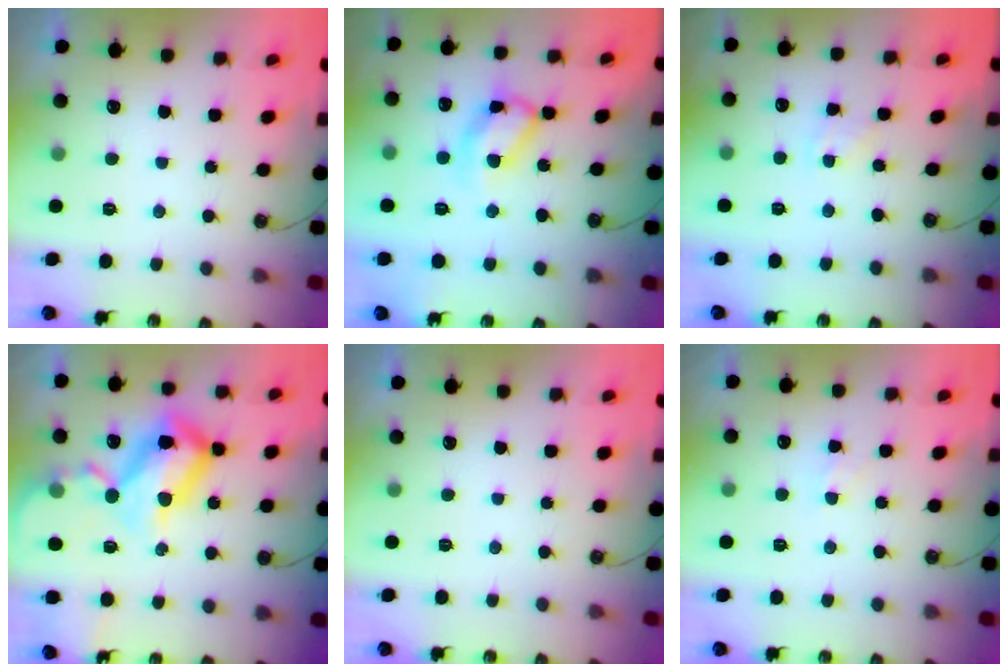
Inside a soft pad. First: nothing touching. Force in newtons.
{"total": 12.7, "press": 12.6, "slide": 0.9}
{"total": 2.5, "press": 2.5, "slide": 0.5}
{"total": 26.2, "press": 26.1, "slide": 2.5}
{"total": 0.0}
{"total": 5.6, "press": 5.6, "slide": 0.7}